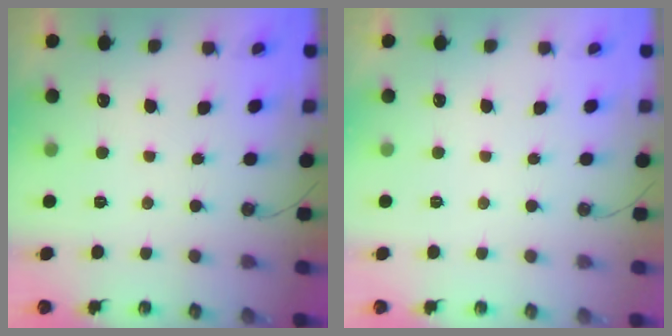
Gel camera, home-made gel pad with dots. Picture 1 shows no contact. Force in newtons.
{"total": 0.0}